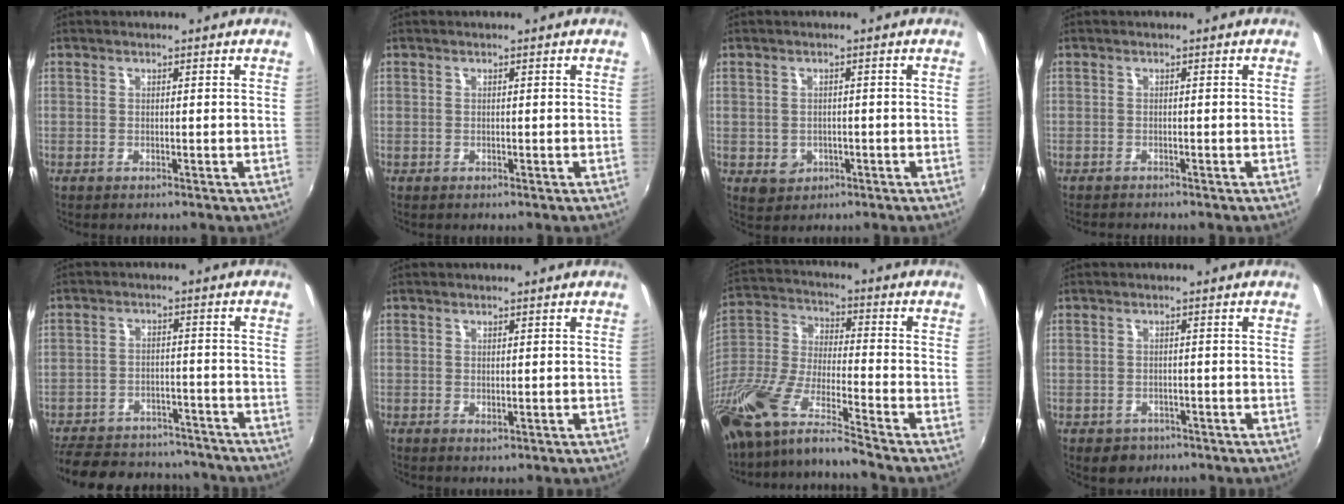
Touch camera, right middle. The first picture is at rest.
{"total": 0.0}
{"total": 3.8, "force": [-1.0, 3.4, 1.3], "torque": [-0.030, -0.003, -0.008]}
{"total": 1.7, "force": [-1.6, 0.2, 0.3], "torque": [-0.014, -0.011, -0.029]}
{"total": 21.9, "force": [-18.4, 8.8, 8.0], "torque": [-0.185, 0.022, -0.241]}
{"total": 0.6, "force": [0.0, 0.4, 0.4], "torque": [-0.006, -0.003, 0.001]}
{"total": 16.5, "force": [-12.8, 1.5, 10.3], "torque": [-0.204, -0.030, -0.255]}
{"total": 3.9, "force": [-2.2, 3.0, 1.3], "torque": [-0.032, -0.008, -0.028]}